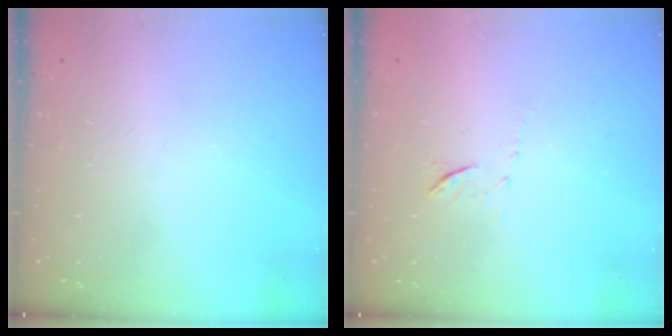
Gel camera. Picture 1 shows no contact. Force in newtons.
{"total": 6.3, "press": 6.3, "slide": 0.7}